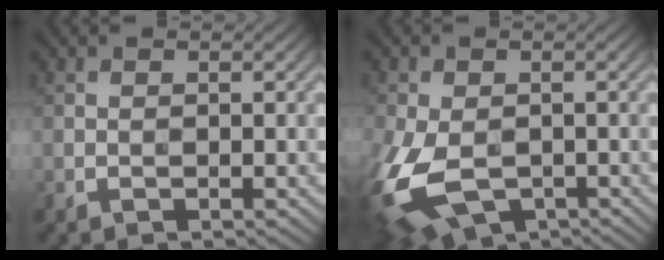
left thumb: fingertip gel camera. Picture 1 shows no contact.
{"total": 13.2, "force": [-4.8, 8.0, 9.3], "torque": [-0.236, -0.055, -0.073]}